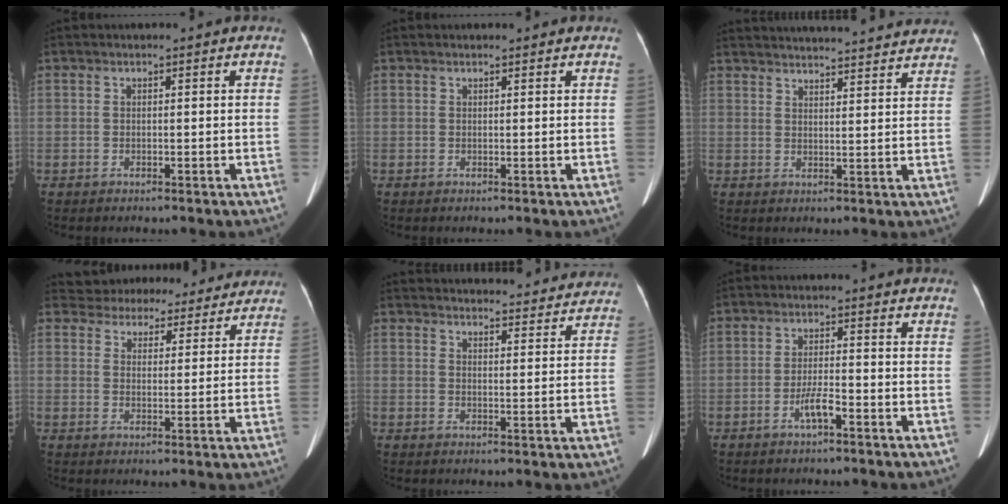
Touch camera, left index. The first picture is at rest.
{"total": 1.9, "force": [1.8, 0.3, 0.6], "torque": [-0.008, 0.002, 0.019]}
{"total": 25.2, "force": [23.9, 3.2, 7.4], "torque": [-0.116, -0.017, 0.298]}
{"total": 16.1, "force": [14.9, 5.4, 2.9], "torque": [-0.035, 0.011, 0.189]}
{"total": 25.9, "force": [24.6, 5.1, 6.1], "torque": [-0.087, -0.020, 0.299]}
{"total": 3.0, "force": [-2.1, 0.0, 2.2], "torque": [-0.043, -0.009, -0.037]}